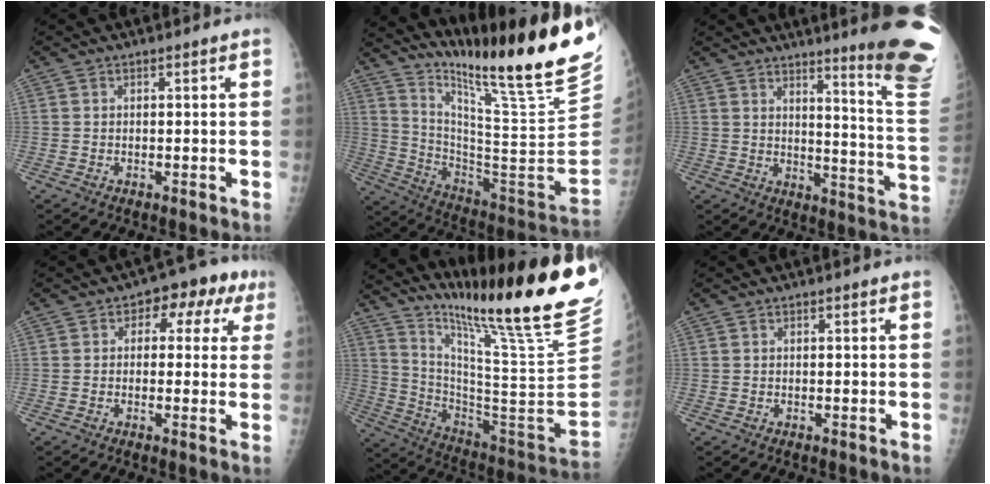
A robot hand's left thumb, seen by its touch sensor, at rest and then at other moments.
{"total": 28.5, "force": [21.3, 1.4, 18.8], "torque": [-0.277, -0.146, 0.325]}
{"total": 18.2, "force": [13.2, 0.4, 12.5], "torque": [-0.137, -0.124, 0.162]}
{"total": 7.6, "force": [2.5, 5.1, 5.1], "torque": [-0.013, 0.015, 0.018]}
{"total": 30.8, "force": [21.2, 2.0, 22.3], "torque": [-0.330, -0.123, 0.329]}
{"total": 0.0}